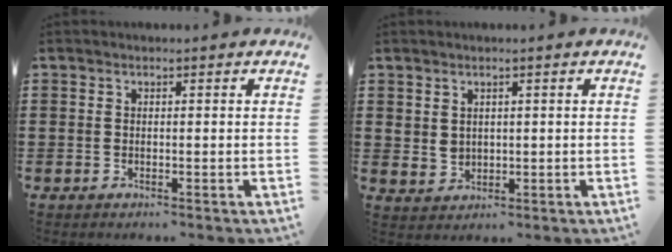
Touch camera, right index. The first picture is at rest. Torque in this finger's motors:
{"motor_torque": [1.09, 1.05, 0.01, 0.03]}